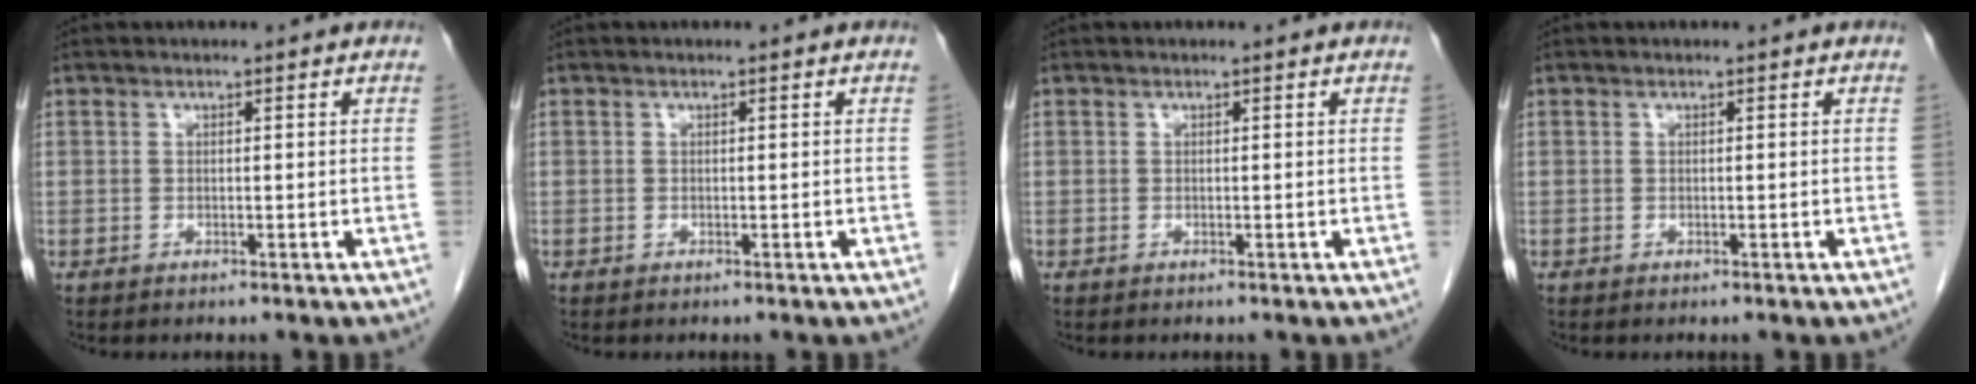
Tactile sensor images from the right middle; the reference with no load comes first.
{"total": 0.0}
{"total": 0.0}
{"total": 0.0}